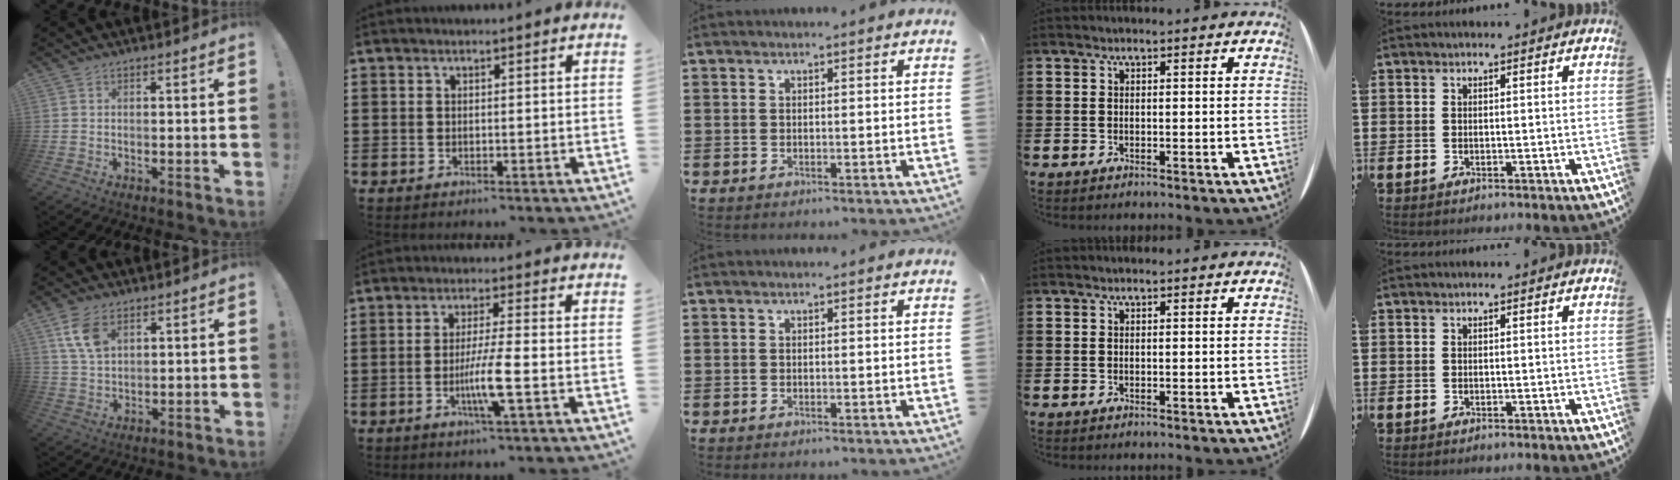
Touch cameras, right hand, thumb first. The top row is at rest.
{"thumb": {"total": 8.2, "force": [4.1, 4.8, 5.3], "torque": [-0.102, -0.011, 0.078]}, "index": {"total": 6.2, "force": [-1.9, -0.1, 5.9], "torque": [-0.113, -0.018, -0.037]}}